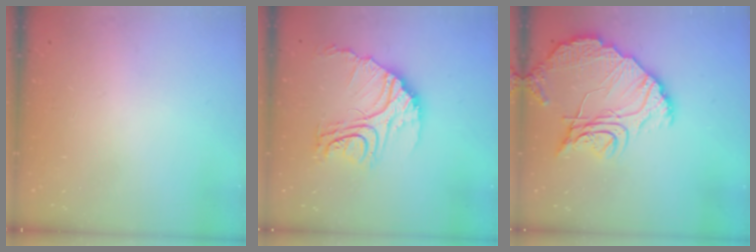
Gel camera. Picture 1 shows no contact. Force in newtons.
{"total": 18.5, "press": 18.4, "slide": 2.1}
{"total": 14.9, "press": 14.8, "slide": 1.2}